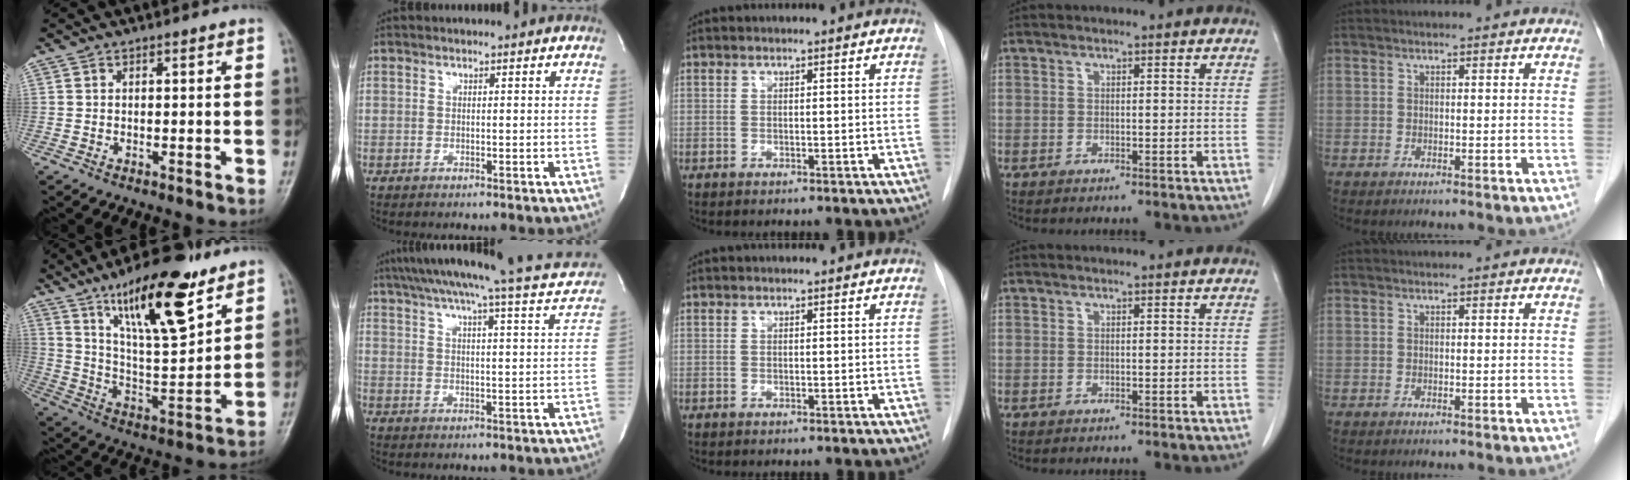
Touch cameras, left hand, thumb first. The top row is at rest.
{"thumb": {"total": 19.7, "force": [12.0, 6.0, 14.4], "torque": [-0.208, -0.062, 0.214]}, "index": {"total": 22.0, "force": [20.0, 0.1, 9.2], "torque": [-0.153, -0.027, 0.252]}}